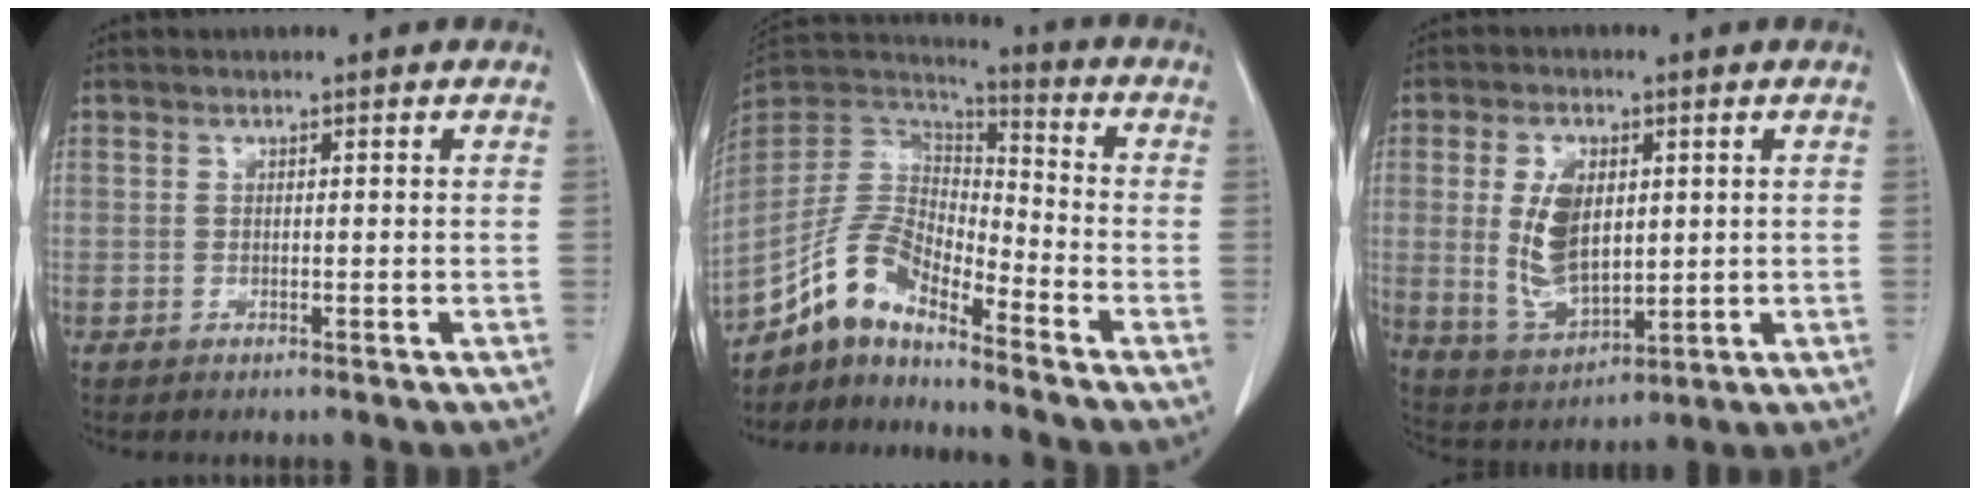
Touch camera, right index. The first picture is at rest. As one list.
[{"total": 11.6, "force": [-9.5, 3.4, 5.7], "torque": [-0.121, 0.032, -0.183]}, {"total": 10.5, "force": [1.1, 5.6, 8.8], "torque": [-0.184, 0.004, 0.037]}]